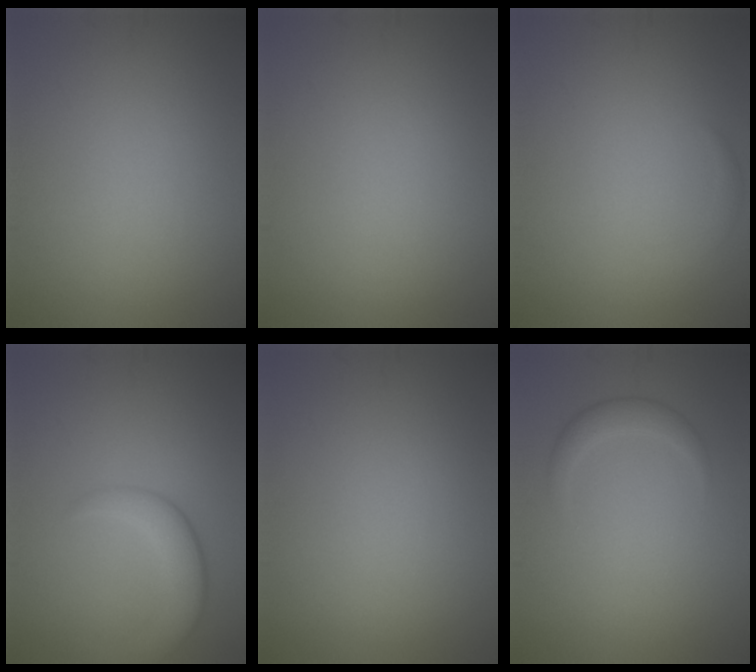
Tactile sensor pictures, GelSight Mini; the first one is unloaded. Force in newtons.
{"total": 0.0}
{"total": 0.8, "press": 0.8, "slide": 0.1}
{"total": 4.3, "press": 4.3, "slide": 0.3}
{"total": 0.0}
{"total": 1.8, "press": 1.8, "slide": 0.1}